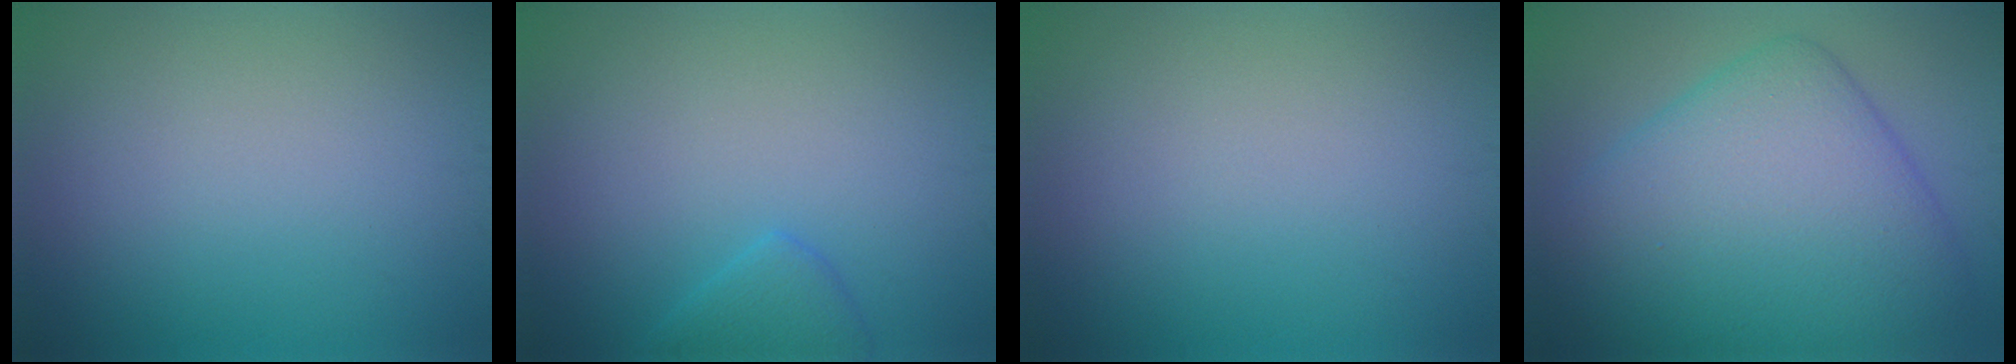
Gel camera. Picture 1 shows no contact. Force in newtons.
{"total": 2.0, "press": 1.9, "slide": 0.2}
{"total": 0.0}
{"total": 11.4, "press": 11.4, "slide": 0.1}